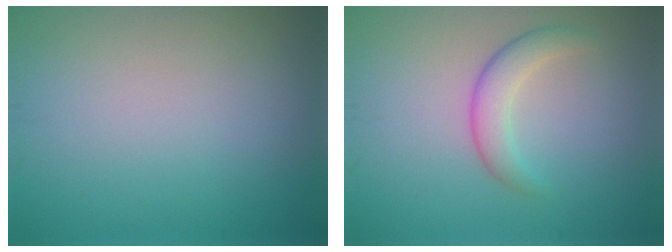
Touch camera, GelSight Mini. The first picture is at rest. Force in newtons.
{"total": 2.7, "press": 2.7, "slide": 0.1}